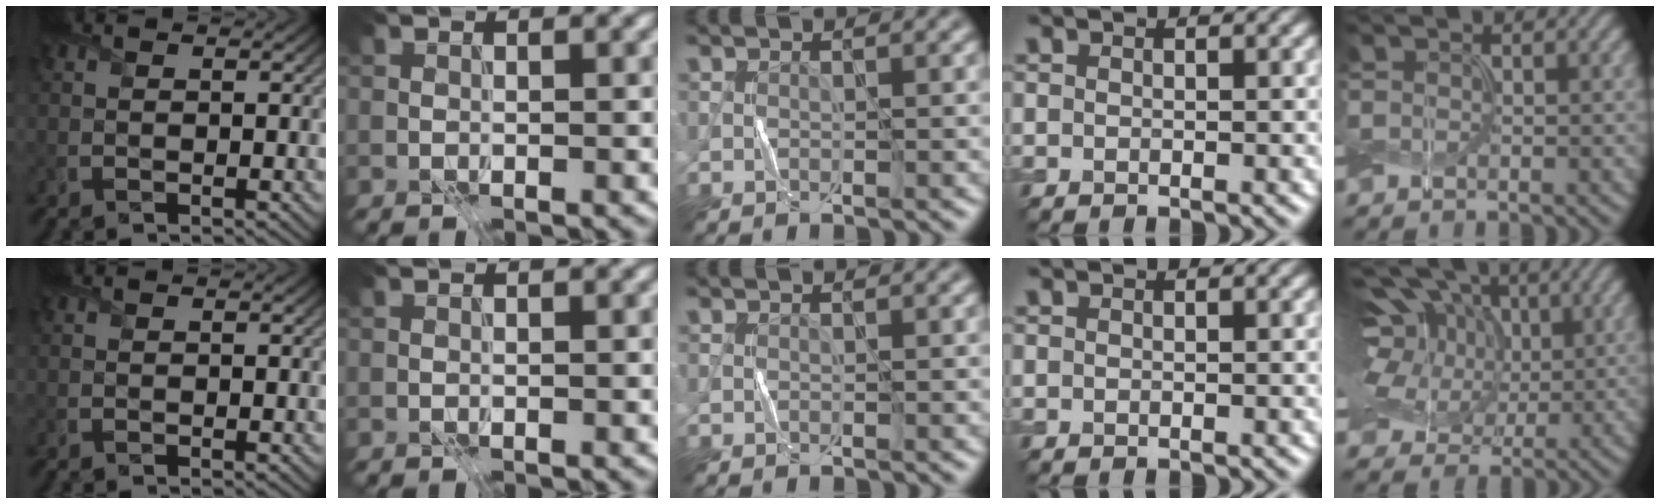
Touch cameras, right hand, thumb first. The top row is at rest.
{"little": {"total": 14.7, "force": [4.8, 10.6, 8.9], "torque": [-0.179, 0.038, 0.062]}}